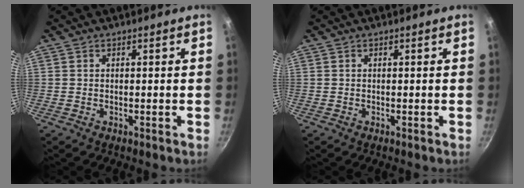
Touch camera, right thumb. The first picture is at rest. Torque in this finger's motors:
{"motor_torque": [-0.08, 0.08, 0.00, 0.00, 0.04]}